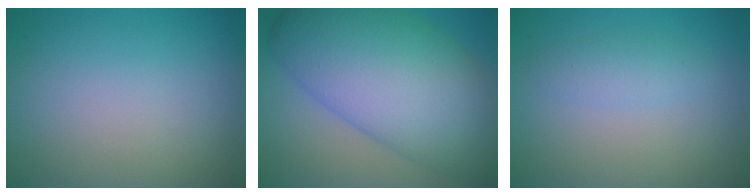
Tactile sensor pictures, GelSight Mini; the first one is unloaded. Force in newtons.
{"total": 13.2, "press": 13.2, "slide": 0.2}
{"total": 1.6, "press": 1.6, "slide": 0.0}